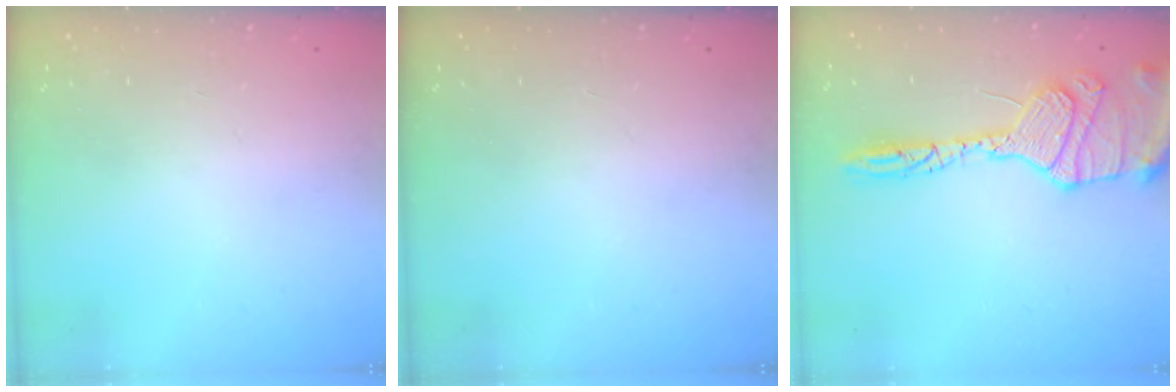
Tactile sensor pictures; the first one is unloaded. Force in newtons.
{"total": 0.0}
{"total": 17.9, "press": 17.7, "slide": 2.5}